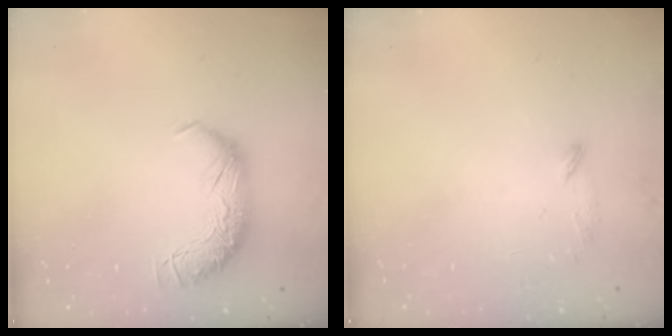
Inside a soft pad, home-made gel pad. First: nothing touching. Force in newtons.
{"total": 6.8, "press": 6.8, "slide": 0.7}